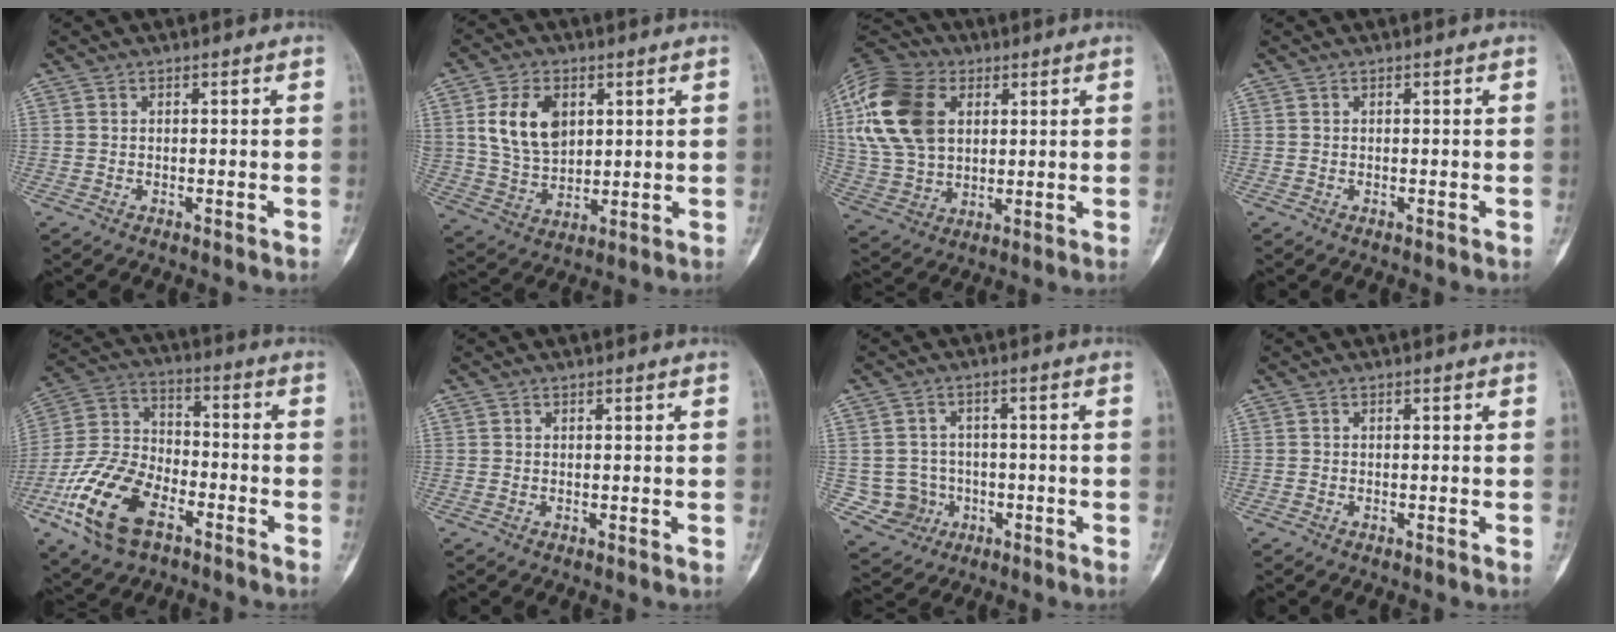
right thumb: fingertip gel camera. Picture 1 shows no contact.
{"total": 11.5, "force": [3.6, 7.8, 7.7], "torque": [-0.124, -0.014, 0.077]}
{"total": 20.0, "force": [5.5, 13.7, 13.5], "torque": [-0.272, 0.003, 0.101]}
{"total": 0.0}
{"total": 17.6, "force": [-8.4, 9.7, 12.0], "torque": [-0.239, 0.040, -0.163]}
{"total": 0.0}
{"total": 6.5, "force": [-1.3, 6.3, 0.9], "torque": [0.008, 0.016, -0.015]}
{"total": 0.0}